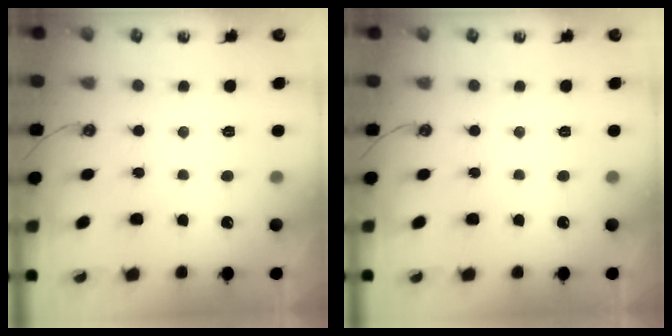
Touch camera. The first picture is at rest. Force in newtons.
{"total": 0.0}